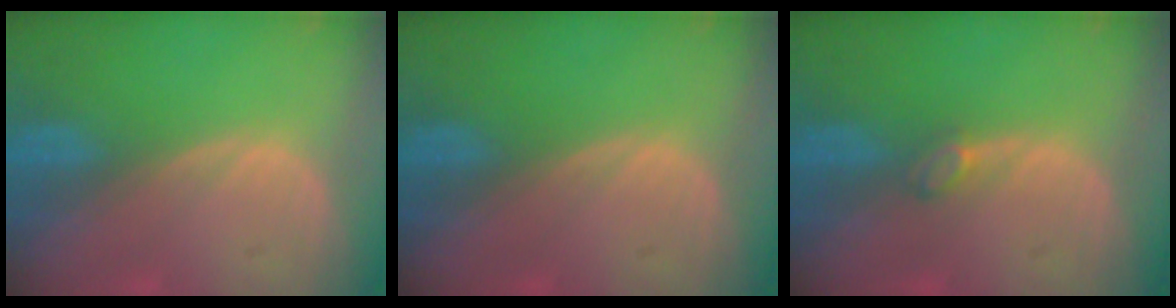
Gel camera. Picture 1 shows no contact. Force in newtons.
{"total": 0.0}
{"total": 1.6, "press": 1.6, "slide": 0.2}